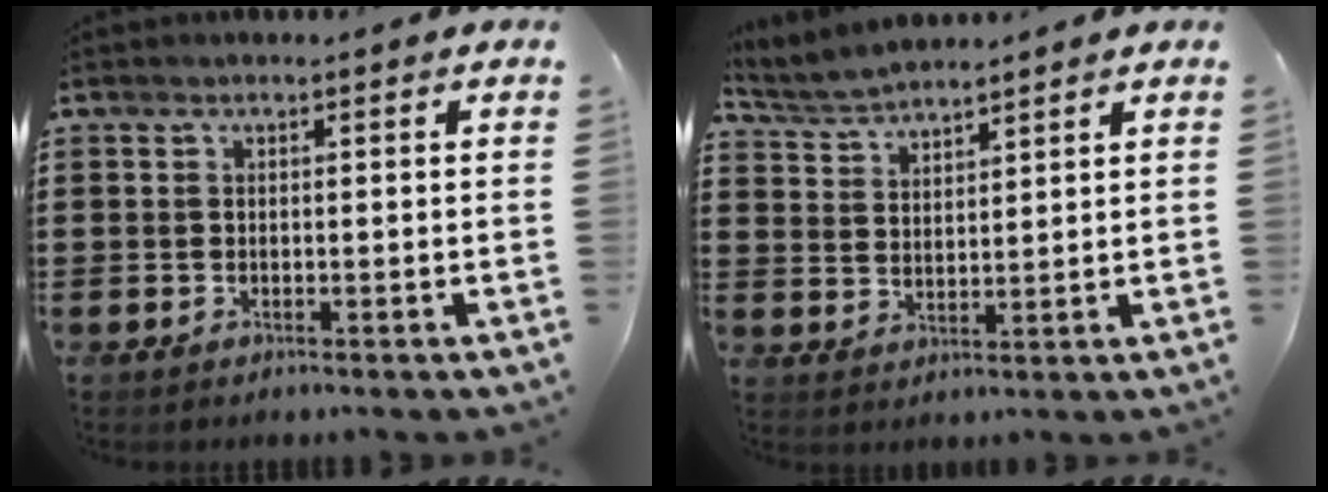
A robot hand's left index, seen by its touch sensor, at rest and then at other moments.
{"total": 3.6, "force": [3.6, 0.3, 0.3], "torque": [-0.021, -0.010, 0.066]}